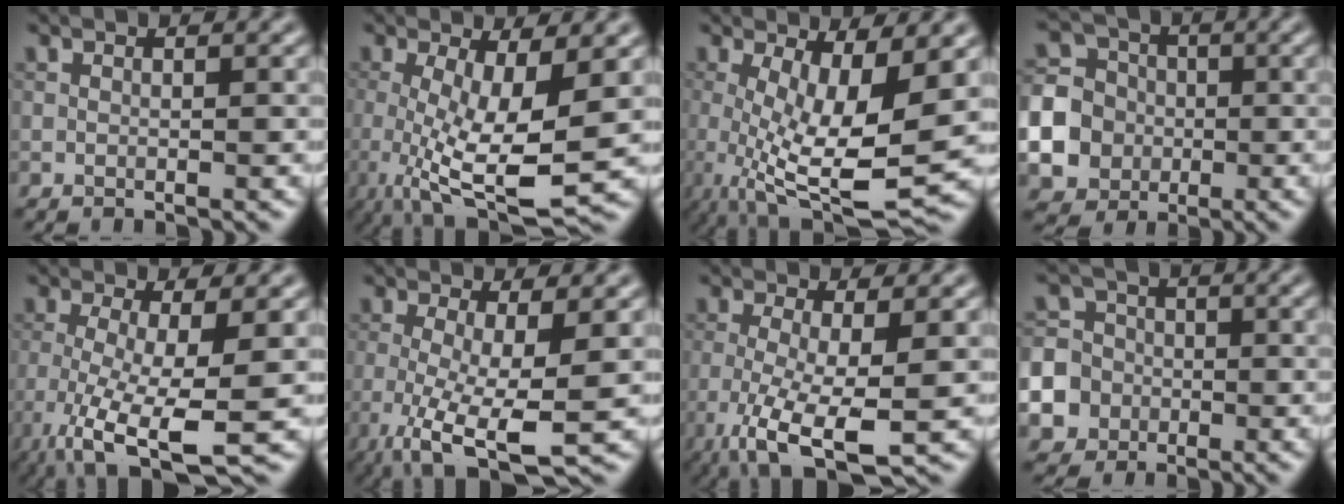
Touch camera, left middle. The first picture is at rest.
{"total": 8.8, "force": [-1.3, 2.4, 8.4], "torque": [-0.161, -0.023, -0.020]}
{"total": 9.6, "force": [-0.9, 2.9, 9.1], "torque": [-0.165, -0.017, -0.011]}
{"total": 15.9, "force": [-3.7, 14.9, 4.1], "torque": [-0.146, -0.027, -0.088]}
{"total": 8.1, "force": [-2.8, 2.0, 7.3], "torque": [-0.145, -0.024, -0.046]}
{"total": 7.2, "force": [-1.8, 1.8, 6.7], "torque": [-0.130, -0.020, -0.029]}
{"total": 7.3, "force": [-2.6, 2.0, 6.5], "torque": [-0.137, -0.018, -0.044]}
{"total": 11.7, "force": [-4.5, 10.6, 2.3], "torque": [-0.079, -0.024, -0.101]}